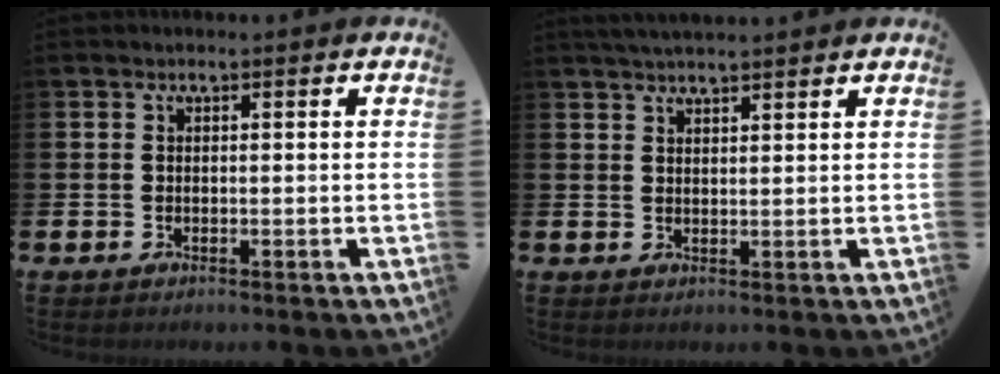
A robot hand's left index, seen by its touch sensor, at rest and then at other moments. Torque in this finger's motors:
{"motor_torque": [0.09, -0.63, 0.32, 0.19]}